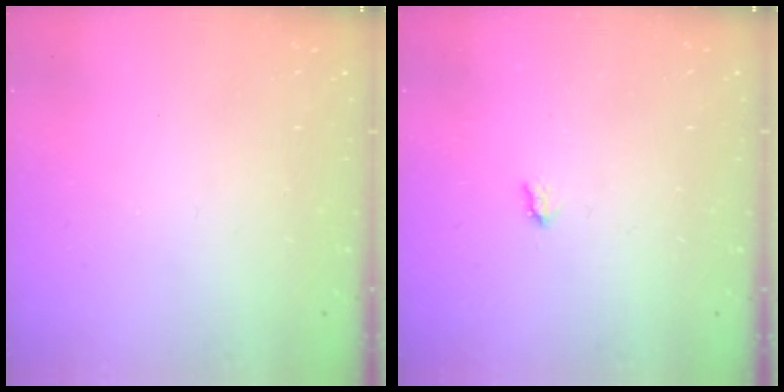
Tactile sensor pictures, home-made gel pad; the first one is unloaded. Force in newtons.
{"total": 1.9, "press": 1.9, "slide": 0.3}